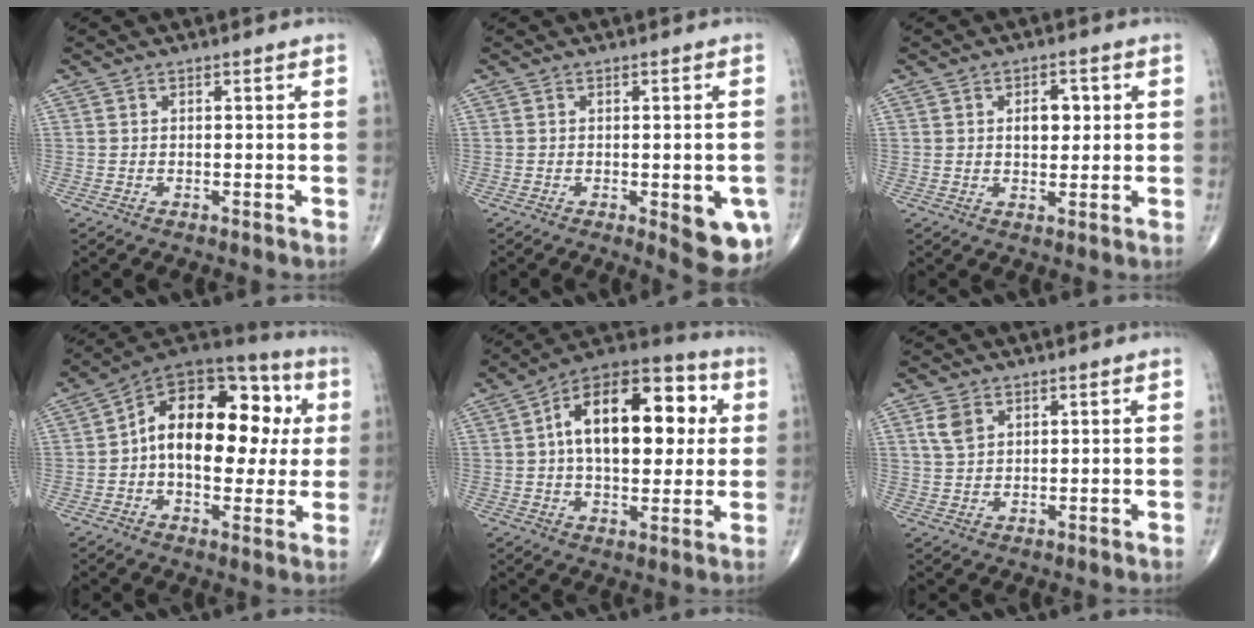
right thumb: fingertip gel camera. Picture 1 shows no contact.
{"total": 8.6, "force": [-2.5, 2.9, 7.7], "torque": [-0.073, -0.010, -0.023]}
{"total": 4.8, "force": [1.0, 3.0, 3.6], "torque": [-0.035, -0.002, 0.014]}
{"total": 21.6, "force": [1.8, 12.7, 17.4], "torque": [-0.223, 0.038, 0.017]}
{"total": 21.5, "force": [3.7, 11.7, 17.7], "torque": [-0.233, 0.023, 0.045]}
{"total": 3.9, "force": [1.8, 2.6, 2.3], "torque": [-0.040, -0.002, 0.041]}